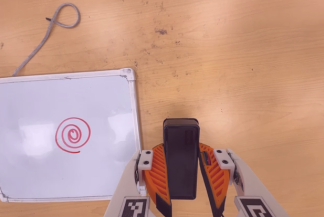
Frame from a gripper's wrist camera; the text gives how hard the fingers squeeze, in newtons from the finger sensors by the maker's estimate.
{"total": 8.6, "left": 7.1, "right": 10.1}